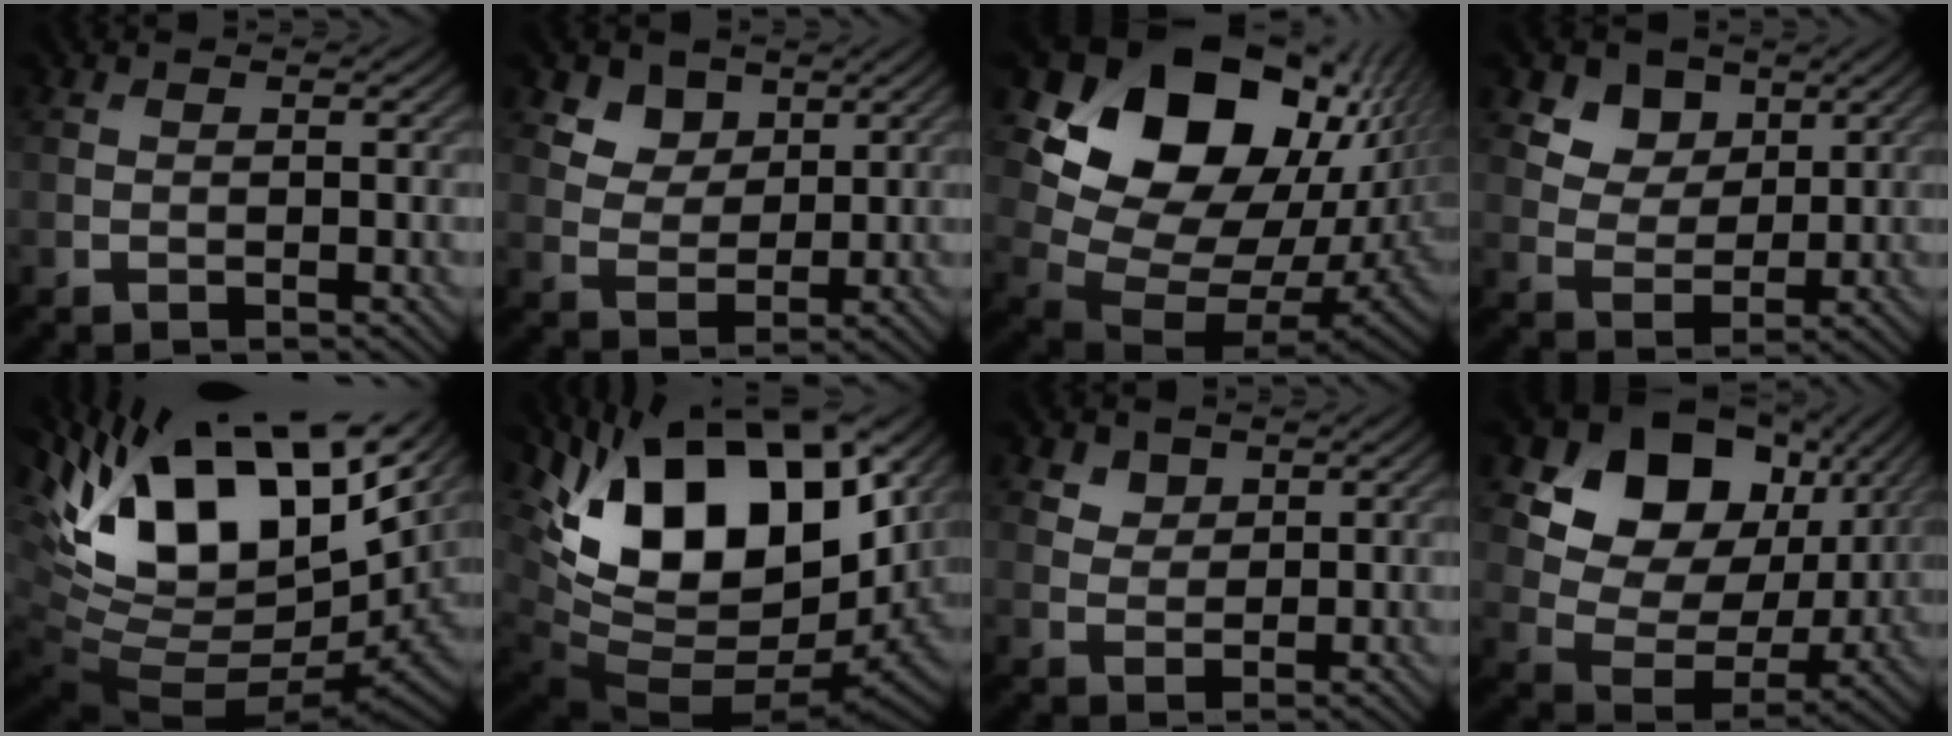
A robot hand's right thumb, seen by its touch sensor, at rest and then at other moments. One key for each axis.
{"total": 5.0, "fx": 3.2, "fy": 3.4, "fz": 1.8, "tx": -0.052, "ty": -0.028, "tz": 0.075}
{"total": 19.0, "fx": 6.6, "fy": 13.7, "fz": 11.3, "tx": -0.205, "ty": -0.009, "tz": 0.143}
{"total": 6.9, "fx": 4.1, "fy": 4.8, "fz": 2.7, "tx": -0.068, "ty": -0.028, "tz": 0.098}
{"total": 17.8, "fx": 7.5, "fy": 8.2, "fz": 13.9, "tx": -0.294, "ty": 0.006, "tz": 0.147}
{"total": 17.8, "fx": 5.4, "fy": 10.0, "fz": 13.6, "tx": -0.256, "ty": -0.002, "tz": 0.107}
{"total": 2.8, "fx": 1.9, "fy": 1.8, "fz": 0.8, "tx": -0.024, "ty": -0.012, "tz": 0.043}
{"total": 14.9, "fx": 6.9, "fy": 10.5, "fz": 8.0, "tx": -0.156, "ty": 0.011, "tz": 0.122}